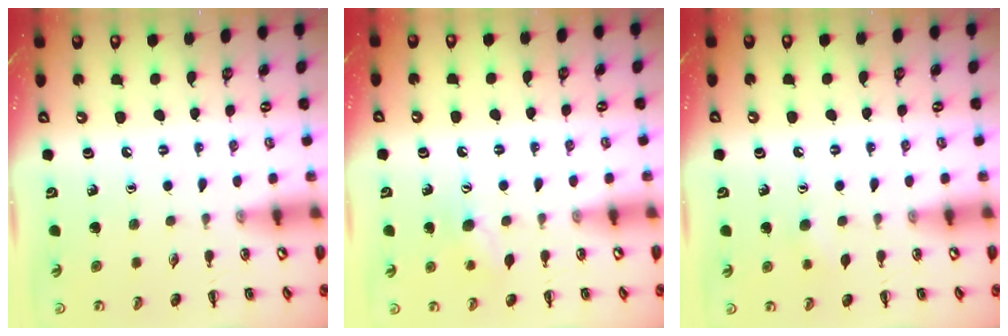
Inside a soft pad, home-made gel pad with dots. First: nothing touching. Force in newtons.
{"total": 7.6, "press": 7.4, "slide": 1.5}
{"total": 3.9, "press": 3.7, "slide": 1.1}